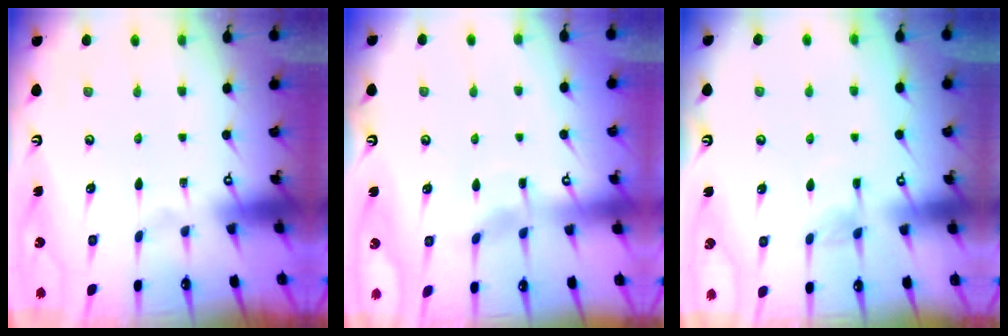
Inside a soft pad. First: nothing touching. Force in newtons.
{"total": 4.3, "press": 4.3, "slide": 0.4}
{"total": 6.0, "press": 6.0, "slide": 0.6}